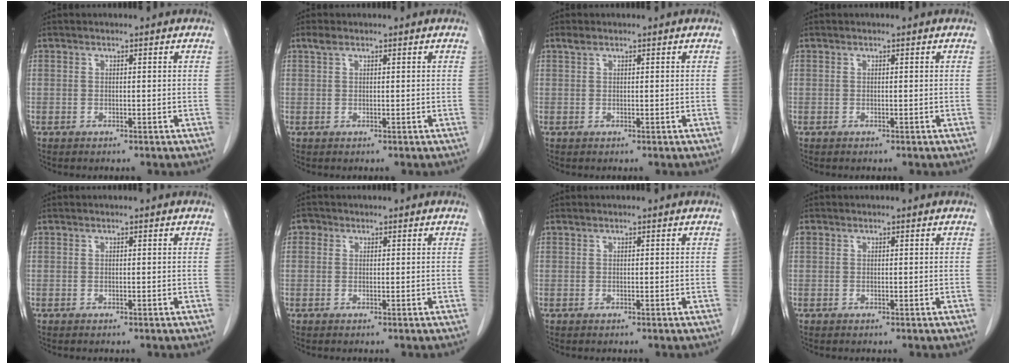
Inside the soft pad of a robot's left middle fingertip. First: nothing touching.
{"total": 1.2, "force": [0.8, 0.4, 0.7], "torque": [-0.021, 0.014, 0.018]}
{"total": 0.8, "force": [0.6, 0.3, 0.5], "torque": [-0.017, 0.011, 0.015]}
{"total": 0.0}
{"total": 0.0}
{"total": 1.2, "force": [0.5, 1.1, 0.3], "torque": [0.002, 0.004, 0.003]}
{"total": 0.0}
{"total": 0.5, "force": [0.3, 0.4, 0.2], "torque": [-0.005, 0.012, 0.006]}